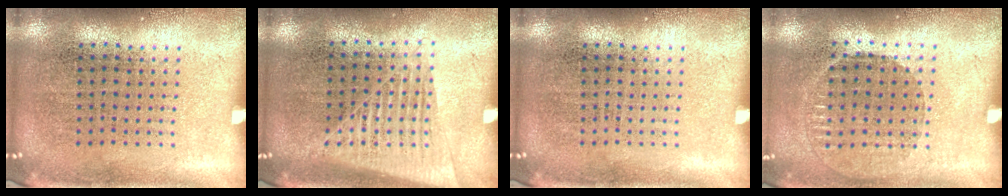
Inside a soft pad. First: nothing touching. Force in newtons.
{"total": 1.4, "press": 1.3, "slide": 0.7}
{"total": 0.0}
{"total": 0.9, "press": 0.8, "slide": 0.3}